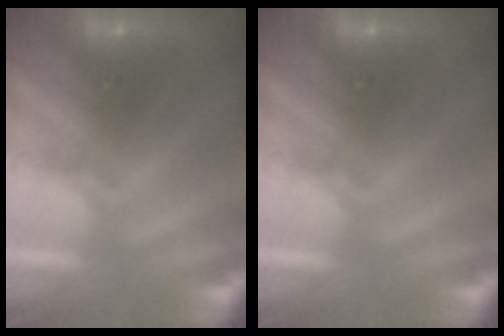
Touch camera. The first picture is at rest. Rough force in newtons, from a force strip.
{"total": 0.0}